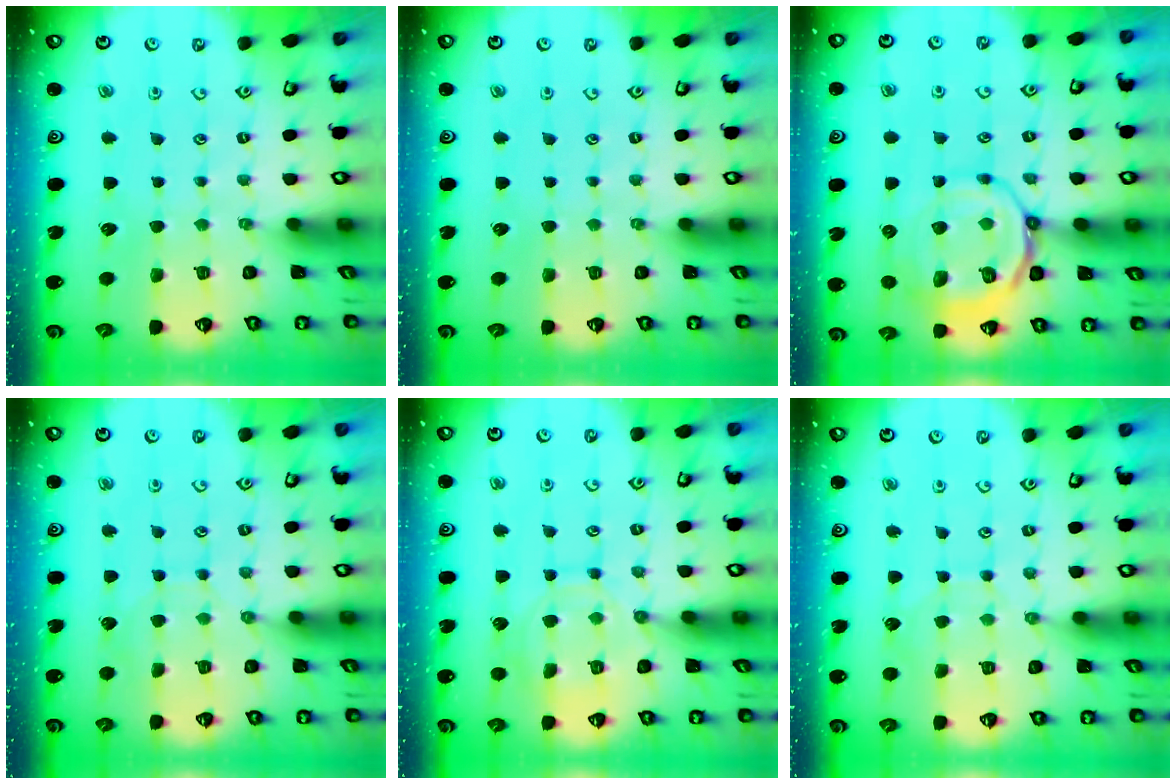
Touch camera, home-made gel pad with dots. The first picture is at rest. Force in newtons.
{"total": 0.0}
{"total": 12.6, "press": 12.5, "slide": 1.5}
{"total": 2.8, "press": 2.8, "slide": 0.4}
{"total": 11.6, "press": 11.6, "slide": 1.0}
{"total": 5.1, "press": 5.1, "slide": 0.2}